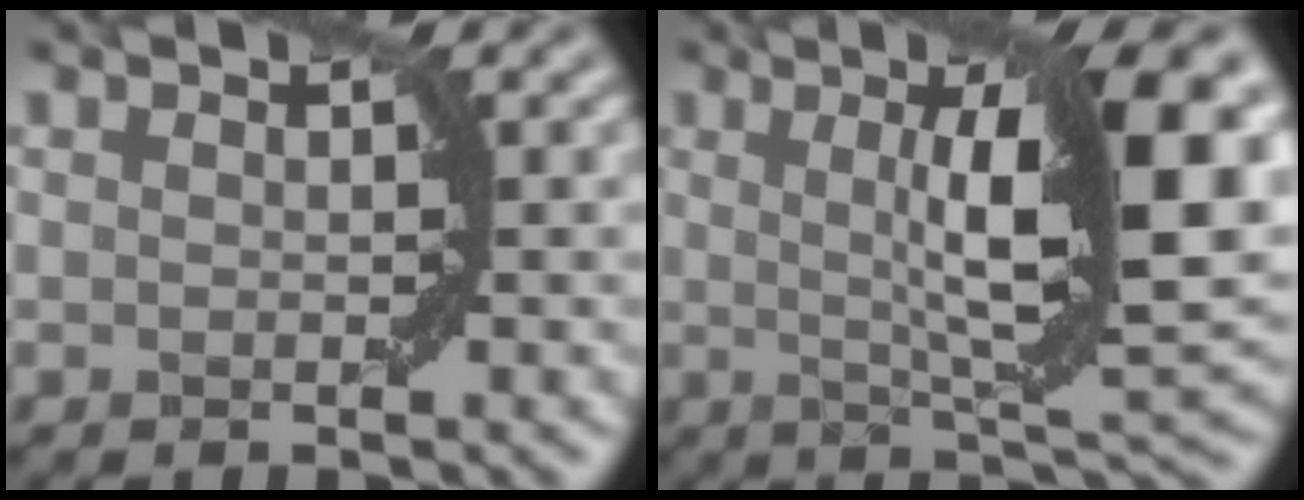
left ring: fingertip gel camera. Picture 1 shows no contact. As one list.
[{"total": 12.4, "force": [2.3, 2.6, 11.9], "torque": [-0.162, 0.007, 0.037]}]